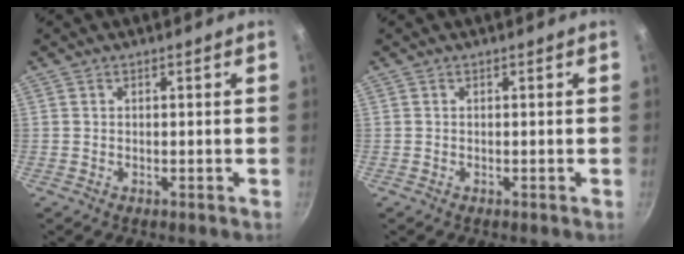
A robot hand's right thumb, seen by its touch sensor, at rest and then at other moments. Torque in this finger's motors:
{"motor_torque": [-0.17, 0.33, 0.15, 0.35, 0.05]}